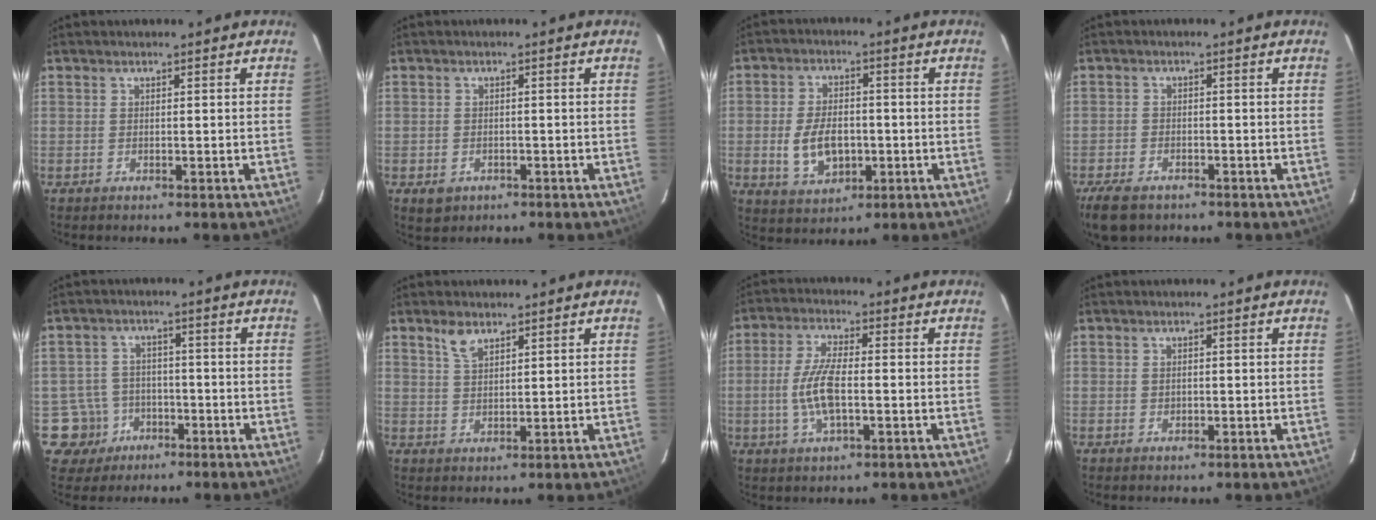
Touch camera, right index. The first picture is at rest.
{"total": 3.2, "force": [-1.4, 2.7, 1.2], "torque": [-0.028, -0.001, -0.014]}
{"total": 8.9, "force": [-1.7, 5.6, 6.7], "torque": [-0.141, 0.002, -0.019]}
{"total": 7.3, "force": [-5.3, 3.8, 3.4], "torque": [-0.095, -0.014, -0.096]}
{"total": 6.9, "force": [-2.9, 6.3, 0.1], "torque": [-0.022, 0.027, -0.044]}
{"total": 3.6, "force": [2.6, 1.6, 2.0], "torque": [-0.038, 0.004, 0.050]}
{"total": 8.3, "force": [-1.5, 2.9, 7.7], "torque": [-0.159, 0.001, -0.029]}
{"total": 0.9, "force": [0.0, 0.9, 0.4], "torque": [-0.004, 0.001, 0.000]}